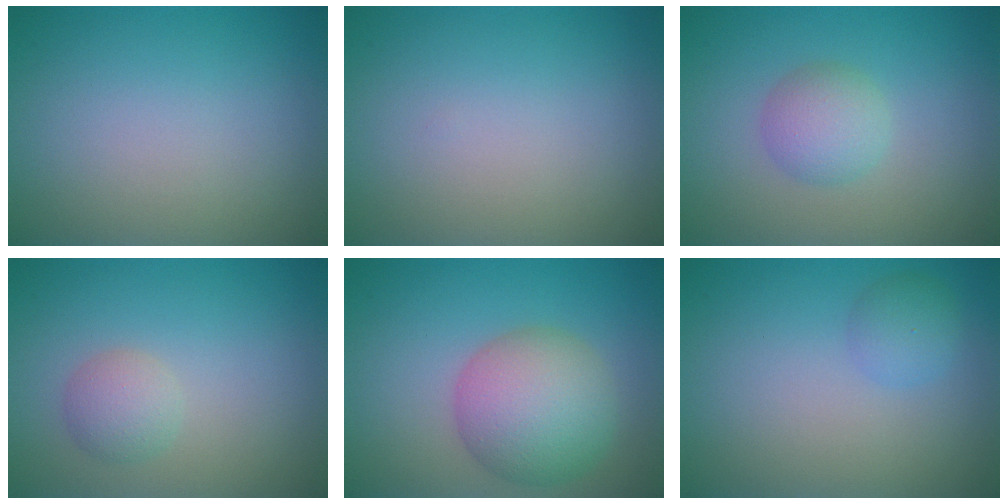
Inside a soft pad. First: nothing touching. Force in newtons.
{"total": 0.0}
{"total": 2.7, "press": 2.7, "slide": 0.0}
{"total": 2.0, "press": 2.0, "slide": 0.0}
{"total": 6.8, "press": 6.8, "slide": 0.2}
{"total": 1.7, "press": 1.7, "slide": 0.0}